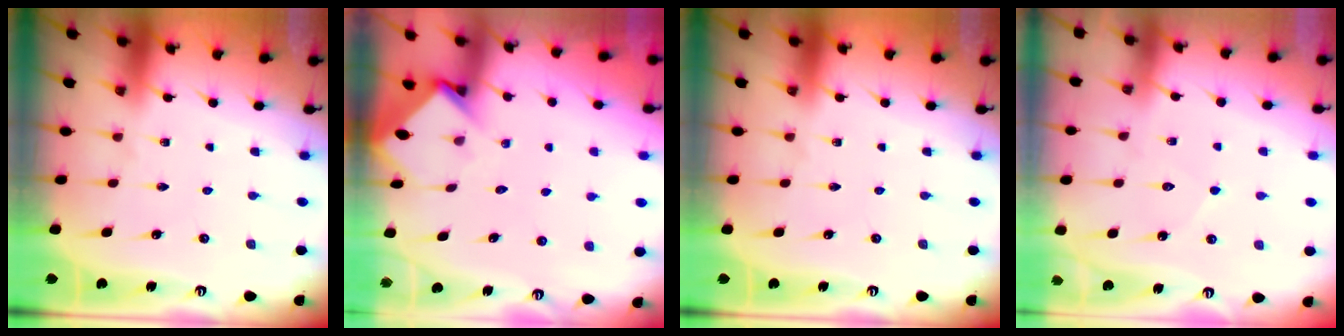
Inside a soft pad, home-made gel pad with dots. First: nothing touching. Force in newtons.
{"total": 3.6, "press": 3.6, "slide": 0.2}
{"total": 0.0}
{"total": 4.7, "press": 4.7, "slide": 0.5}